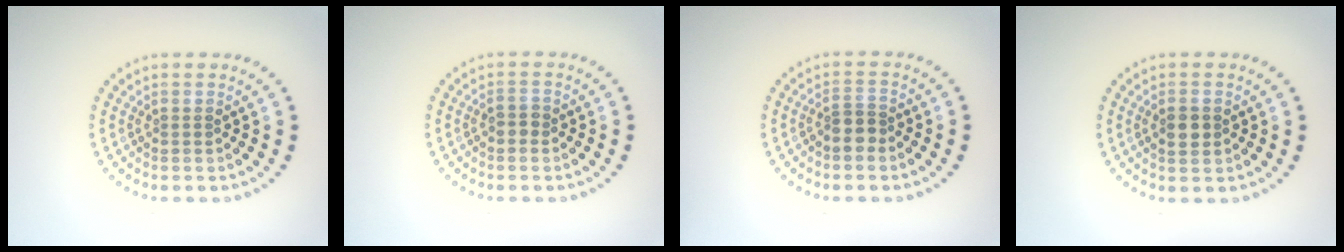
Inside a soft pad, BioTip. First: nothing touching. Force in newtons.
{"total": 1.1, "press": 1.1, "slide": 0.4}
{"total": 2.2, "press": 1.8, "slide": 1.2}
{"total": 1.9, "press": 1.9, "slide": 0.1}